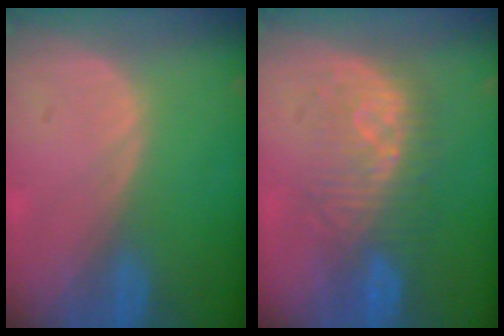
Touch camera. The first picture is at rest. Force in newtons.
{"total": 7.8, "press": 7.7, "slide": 1.1}